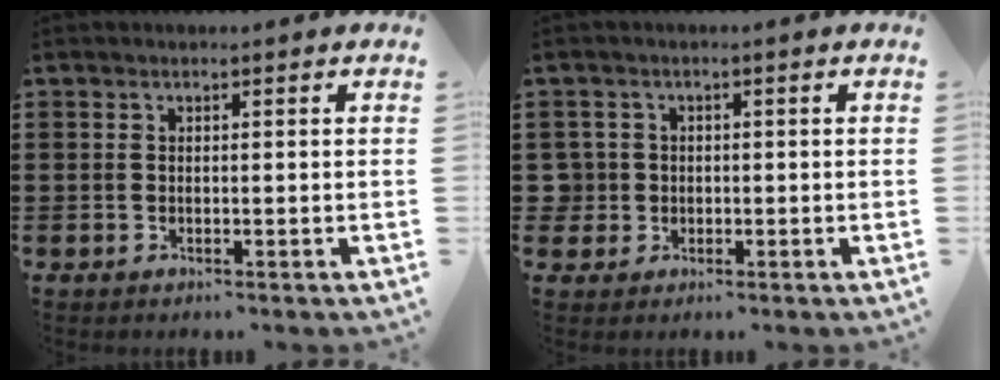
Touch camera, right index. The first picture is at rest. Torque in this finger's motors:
{"motor_torque": [1.14, 0.99, -0.01, -0.03]}